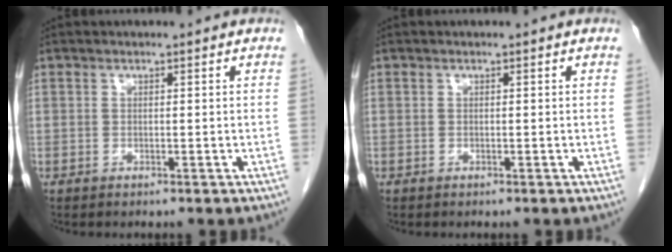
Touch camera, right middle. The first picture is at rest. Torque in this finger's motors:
{"motor_torque": [0.28, 0.03, 0.21, 0.00]}